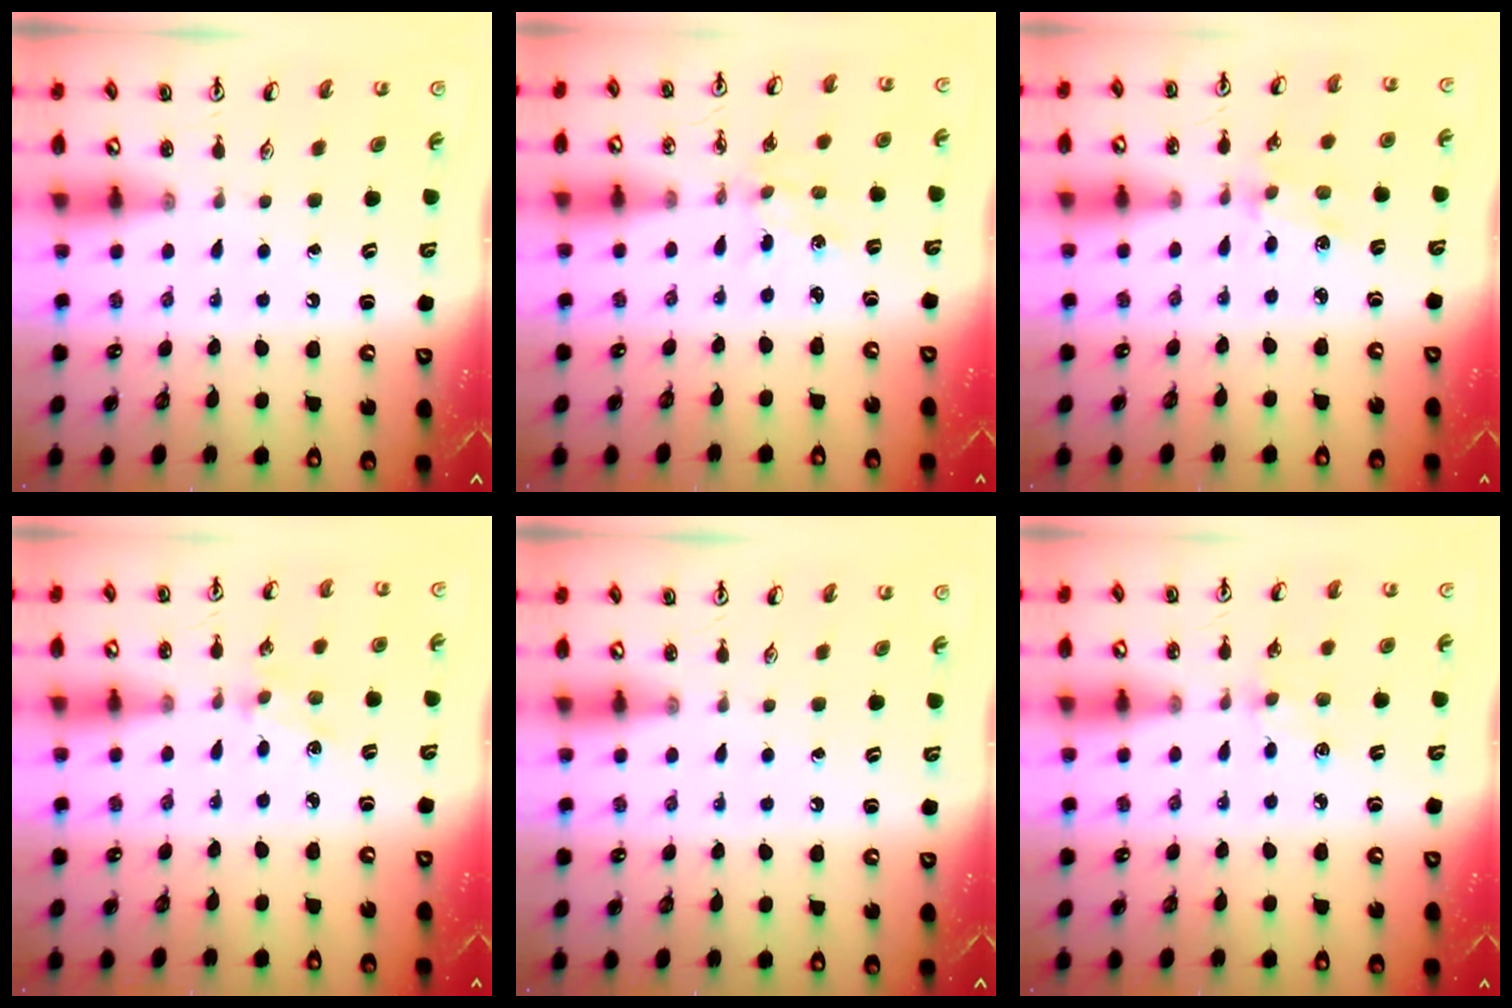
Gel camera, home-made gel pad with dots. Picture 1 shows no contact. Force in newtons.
{"total": 0.5, "press": 0.5, "slide": 0.2}
{"total": 2.9, "press": 2.8, "slide": 0.4}
{"total": 2.1, "press": 2.1, "slide": 0.3}
{"total": 0.0}
{"total": 4.9, "press": 4.9, "slide": 0.7}